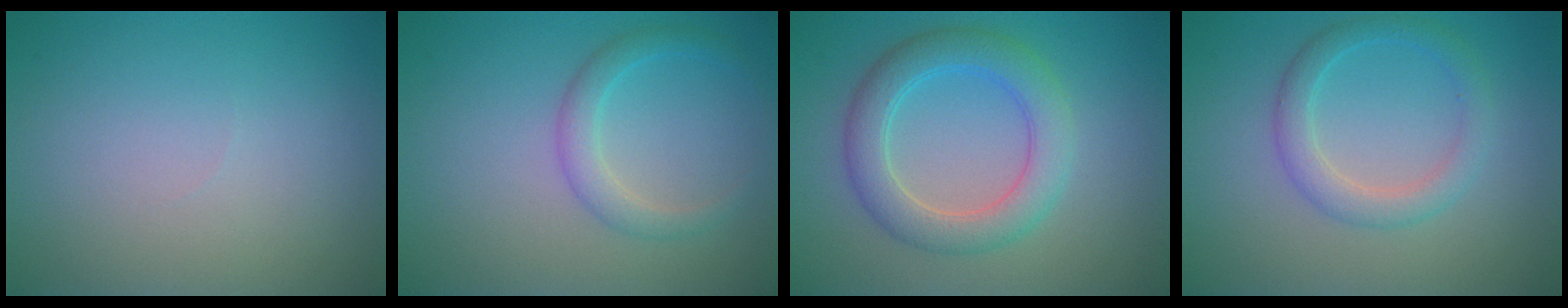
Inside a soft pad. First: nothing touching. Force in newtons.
{"total": 2.2, "press": 2.2, "slide": 0.0}
{"total": 4.7, "press": 4.7, "slide": 0.0}
{"total": 2.8, "press": 2.8, "slide": 0.0}